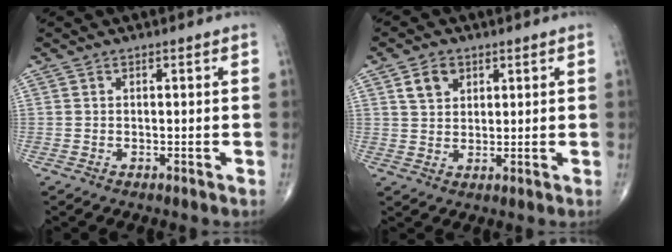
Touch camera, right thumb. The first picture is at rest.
{"total": 4.7, "force": [2.2, 3.4, 2.3], "torque": [-0.027, -0.008, 0.041]}